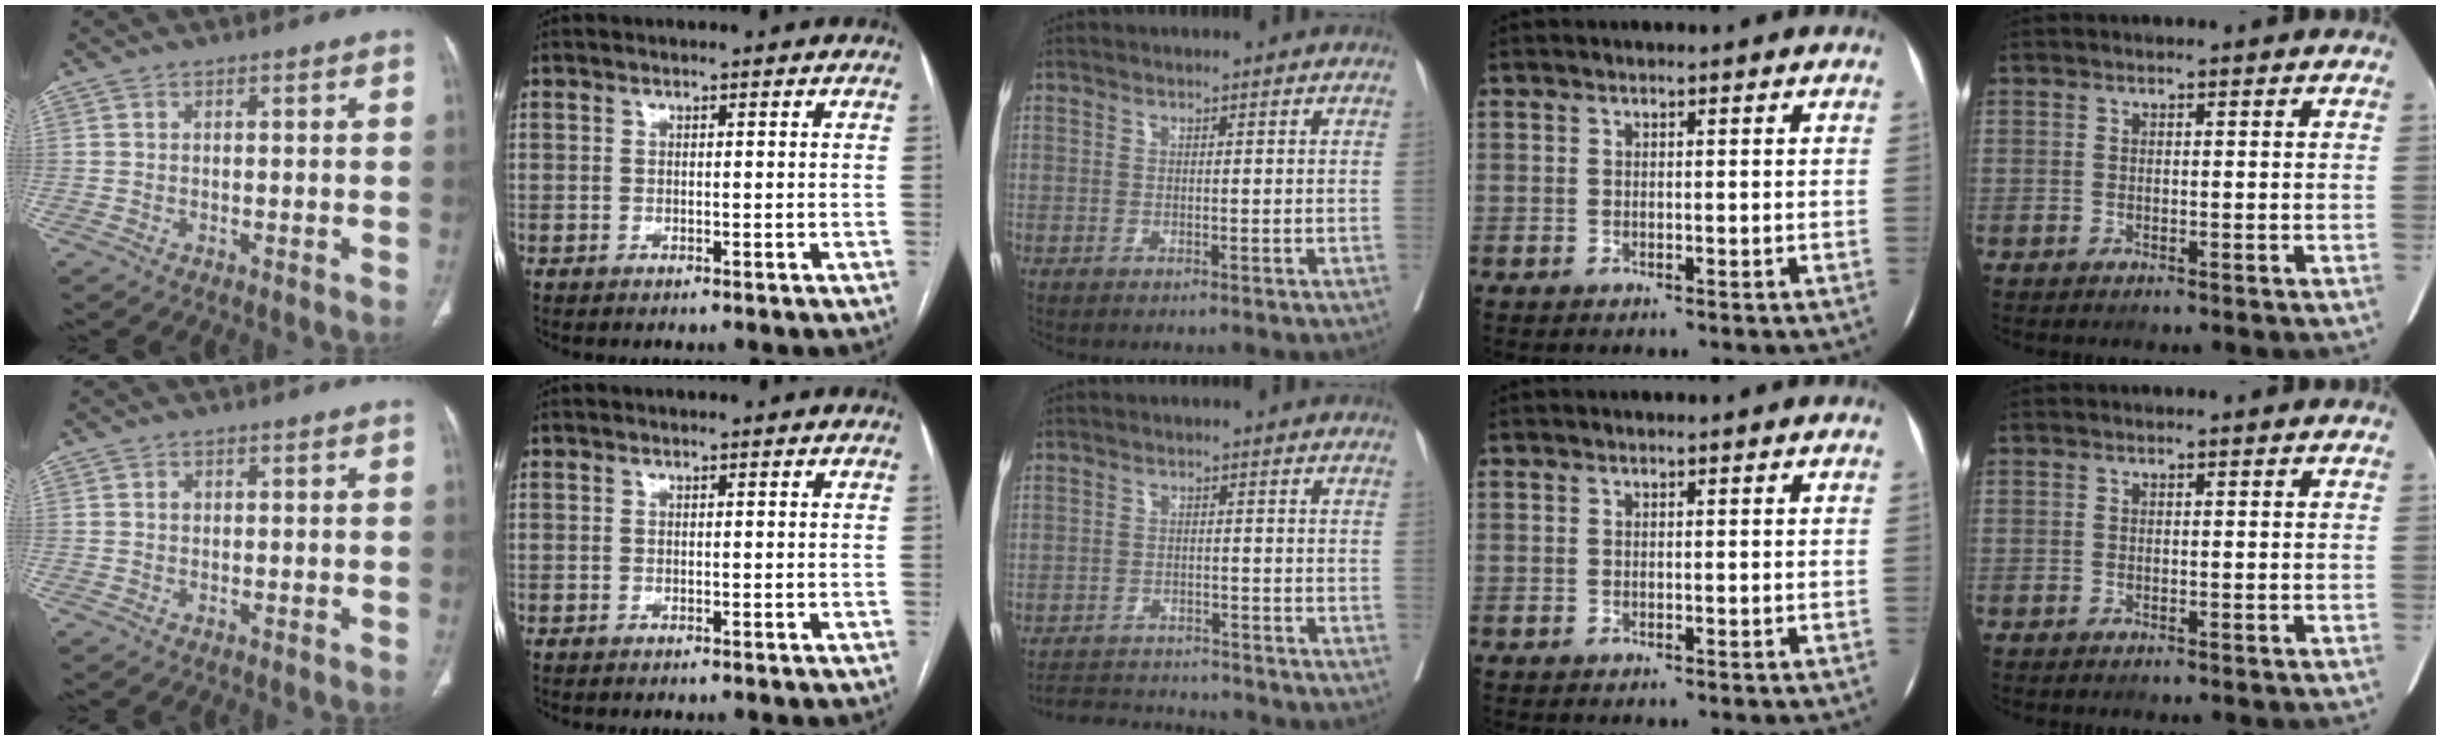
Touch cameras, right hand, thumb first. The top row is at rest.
{"thumb": {"total": 0.8, "force": [0.1, 0.7, 0.4], "torque": [-0.004, 0.002, 0.002]}, "middle": {"total": 6.2, "force": [-6.1, 1.2, 0.2], "torque": [0.000, 0.004, -0.100]}}